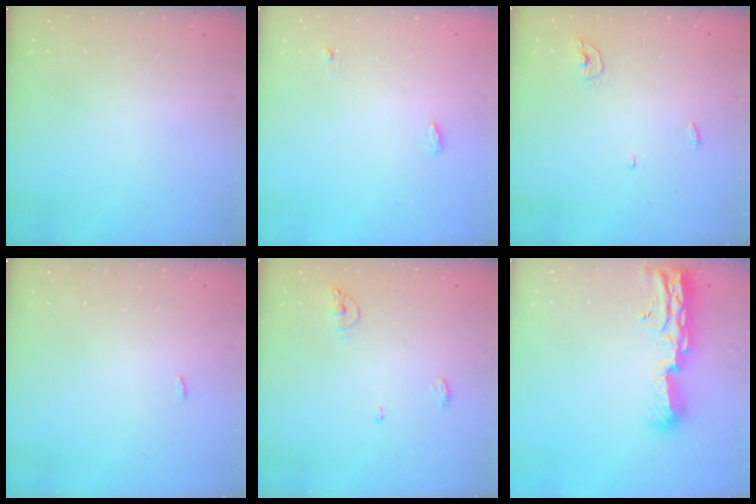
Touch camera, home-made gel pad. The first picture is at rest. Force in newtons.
{"total": 3.5, "press": 3.4, "slide": 1.0}
{"total": 3.7, "press": 3.6, "slide": 0.3}
{"total": 6.7, "press": 1.4, "slide": 6.6}
{"total": 5.9, "press": 5.6, "slide": 1.7}
{"total": 11.5, "press": 11.4, "slide": 1.6}